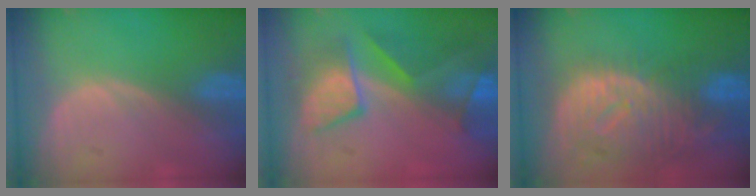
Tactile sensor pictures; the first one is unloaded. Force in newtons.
{"total": 9.3, "press": 8.4, "slide": 4.0}
{"total": 12.2, "press": 10.5, "slide": 6.2}